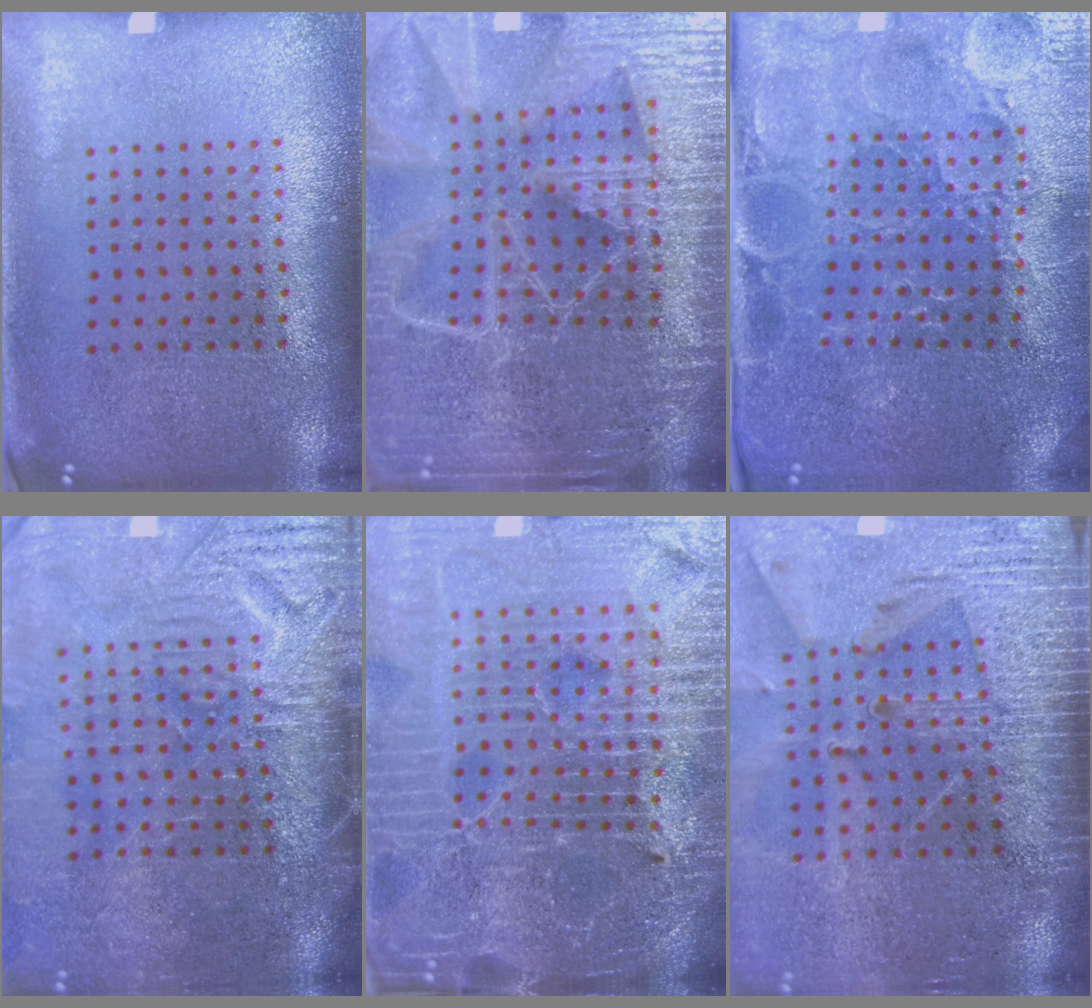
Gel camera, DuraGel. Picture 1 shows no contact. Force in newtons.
{"total": 6.3, "press": 5.4, "slide": 3.1}
{"total": 3.8, "press": 3.8, "slide": 0.4}
{"total": 4.8, "press": 4.1, "slide": 2.5}
{"total": 7.2, "press": 6.3, "slide": 3.6}
{"total": 4.1, "press": 3.5, "slide": 2.2}